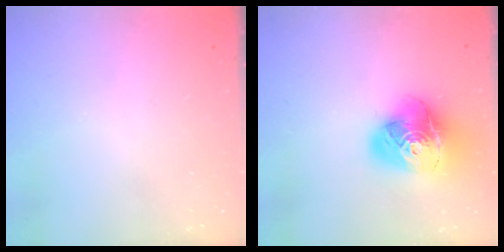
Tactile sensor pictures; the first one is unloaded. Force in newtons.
{"total": 18.9, "press": 18.8, "slide": 2.1}